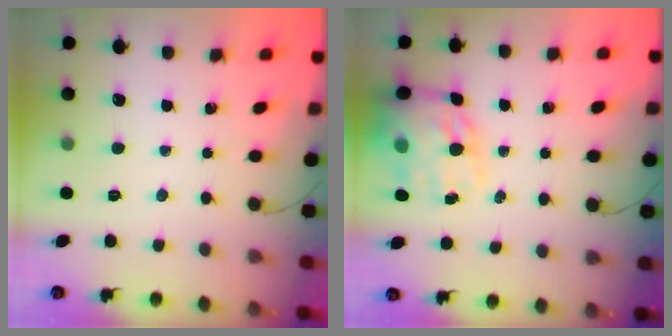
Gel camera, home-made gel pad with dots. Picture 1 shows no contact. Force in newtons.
{"total": 18.1, "press": 17.6, "slide": 4.4}